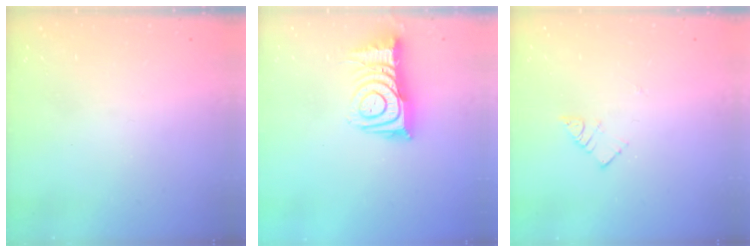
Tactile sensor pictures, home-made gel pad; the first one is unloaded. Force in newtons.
{"total": 12.6, "press": 12.5, "slide": 1.0}
{"total": 4.6, "press": 4.6, "slide": 0.2}